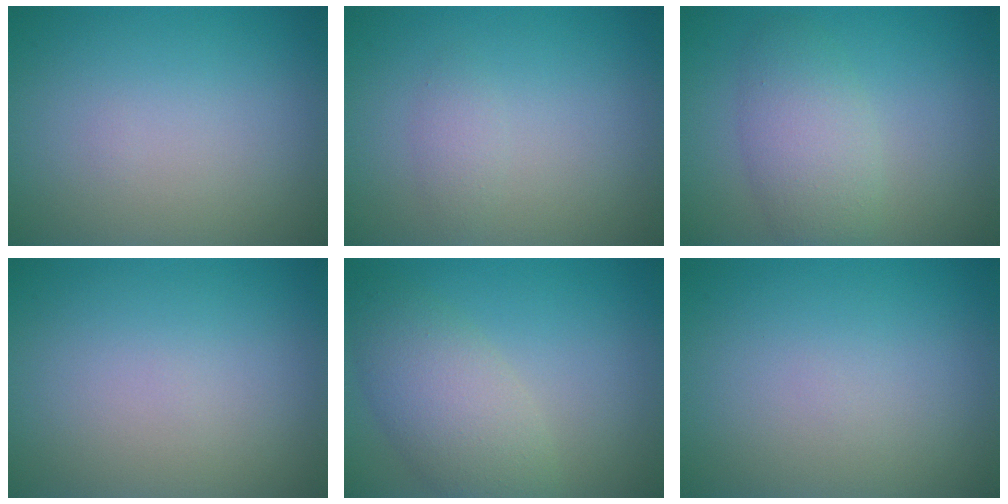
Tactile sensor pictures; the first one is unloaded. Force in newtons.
{"total": 1.1, "press": 1.1, "slide": 0.1}
{"total": 3.9, "press": 3.9, "slide": 0.2}
{"total": 0.0}
{"total": 5.0, "press": 5.0, "slide": 0.3}
{"total": 0.0}